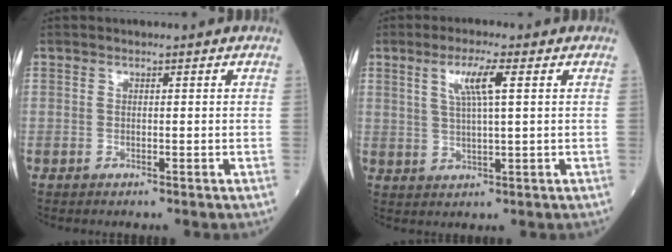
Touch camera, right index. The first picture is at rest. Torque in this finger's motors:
{"motor_torque": [-0.01, 0.01, 0.11, 0.08]}